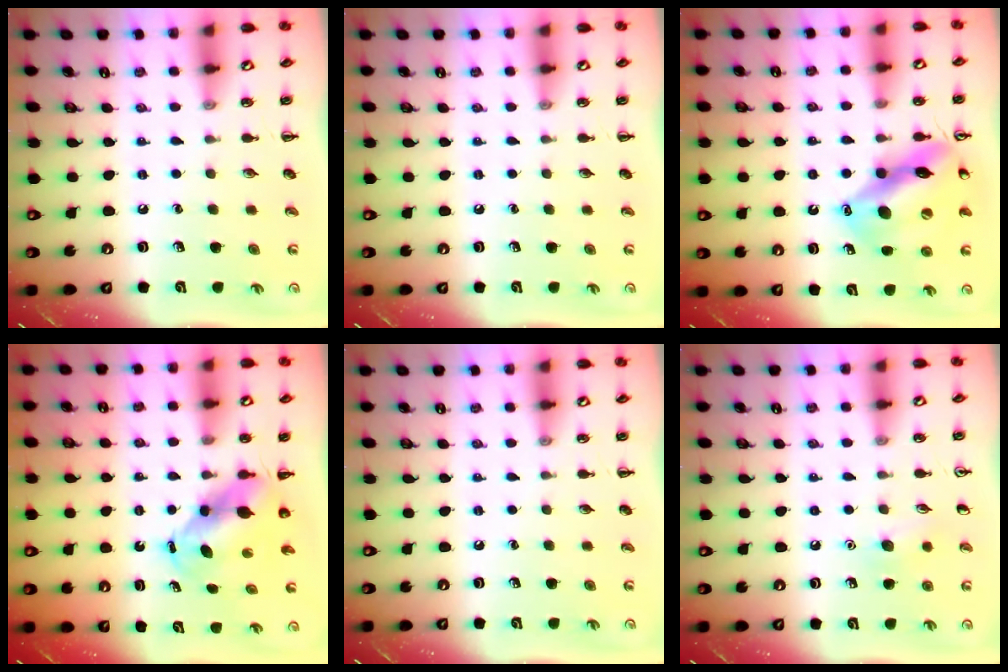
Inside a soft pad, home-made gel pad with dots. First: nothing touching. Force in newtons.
{"total": 0.0}
{"total": 16.1, "press": 15.8, "slide": 2.7}
{"total": 6.0, "press": 5.7, "slide": 1.9}
{"total": 0.0}
{"total": 6.7, "press": 6.4, "slide": 2.1}